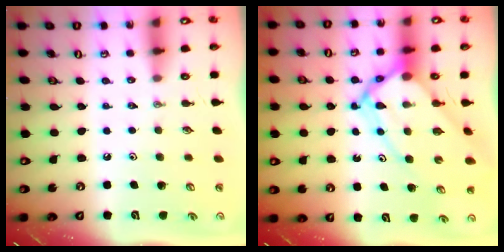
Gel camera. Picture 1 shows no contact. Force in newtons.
{"total": 13.1, "press": 13.0, "slide": 1.2}